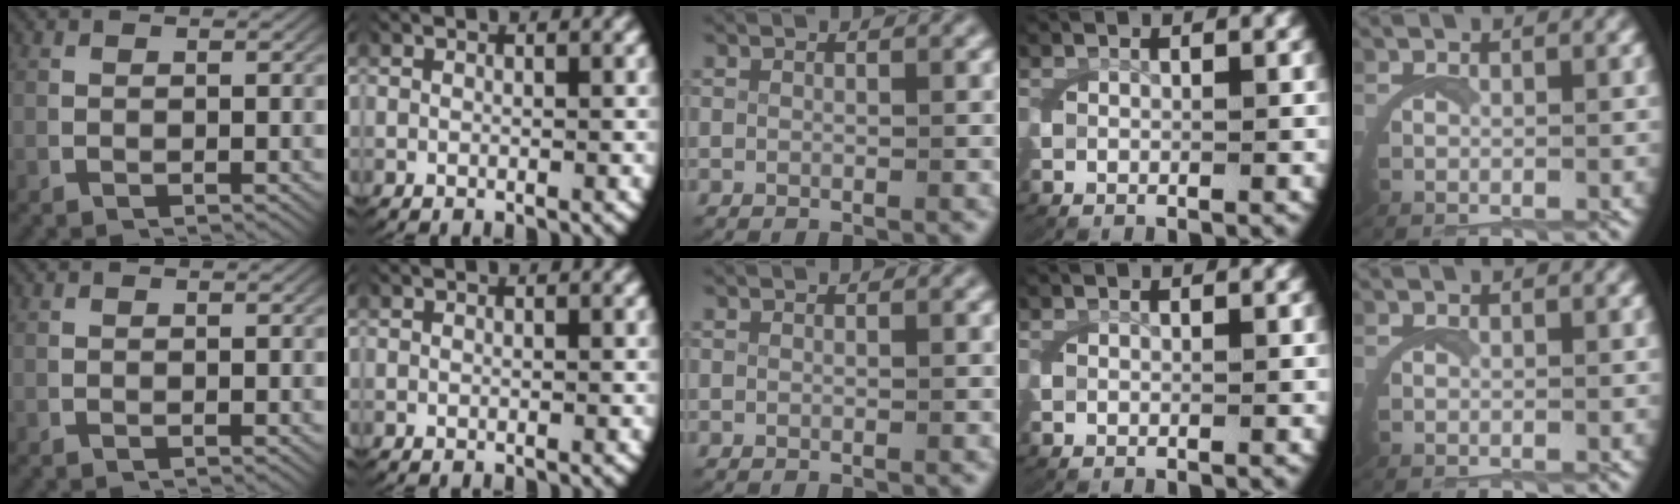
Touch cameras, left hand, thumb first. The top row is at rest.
{}